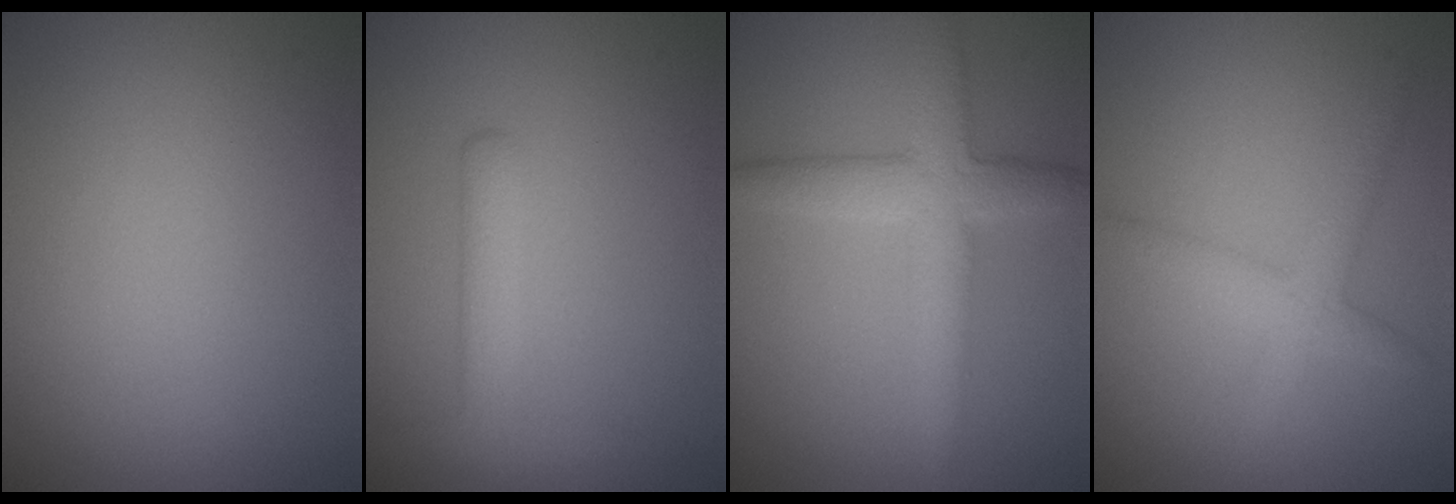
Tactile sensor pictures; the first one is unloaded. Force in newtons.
{"total": 2.7, "press": 2.7, "slide": 0.1}
{"total": 4.5, "press": 4.5, "slide": 0.2}
{"total": 2.7, "press": 2.7, "slide": 0.0}